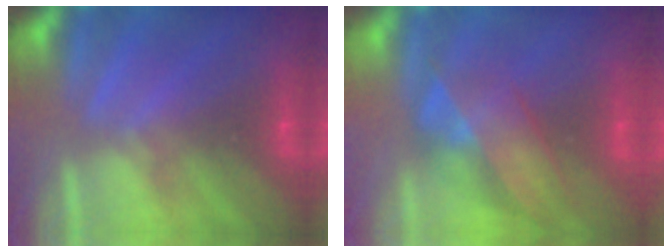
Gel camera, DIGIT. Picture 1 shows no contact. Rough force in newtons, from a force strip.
{"total": 3.9}